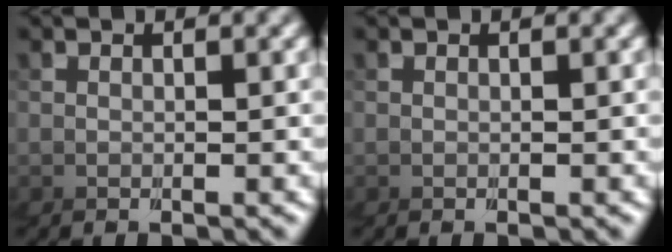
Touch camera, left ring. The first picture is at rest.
{"total": 0.0}